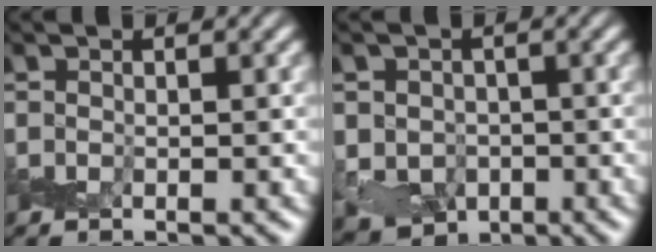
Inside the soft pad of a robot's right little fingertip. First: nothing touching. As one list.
[{"total": 5.7, "force": [-1.9, 5.0, 2.0], "torque": [-0.018, -0.012, -0.042]}]